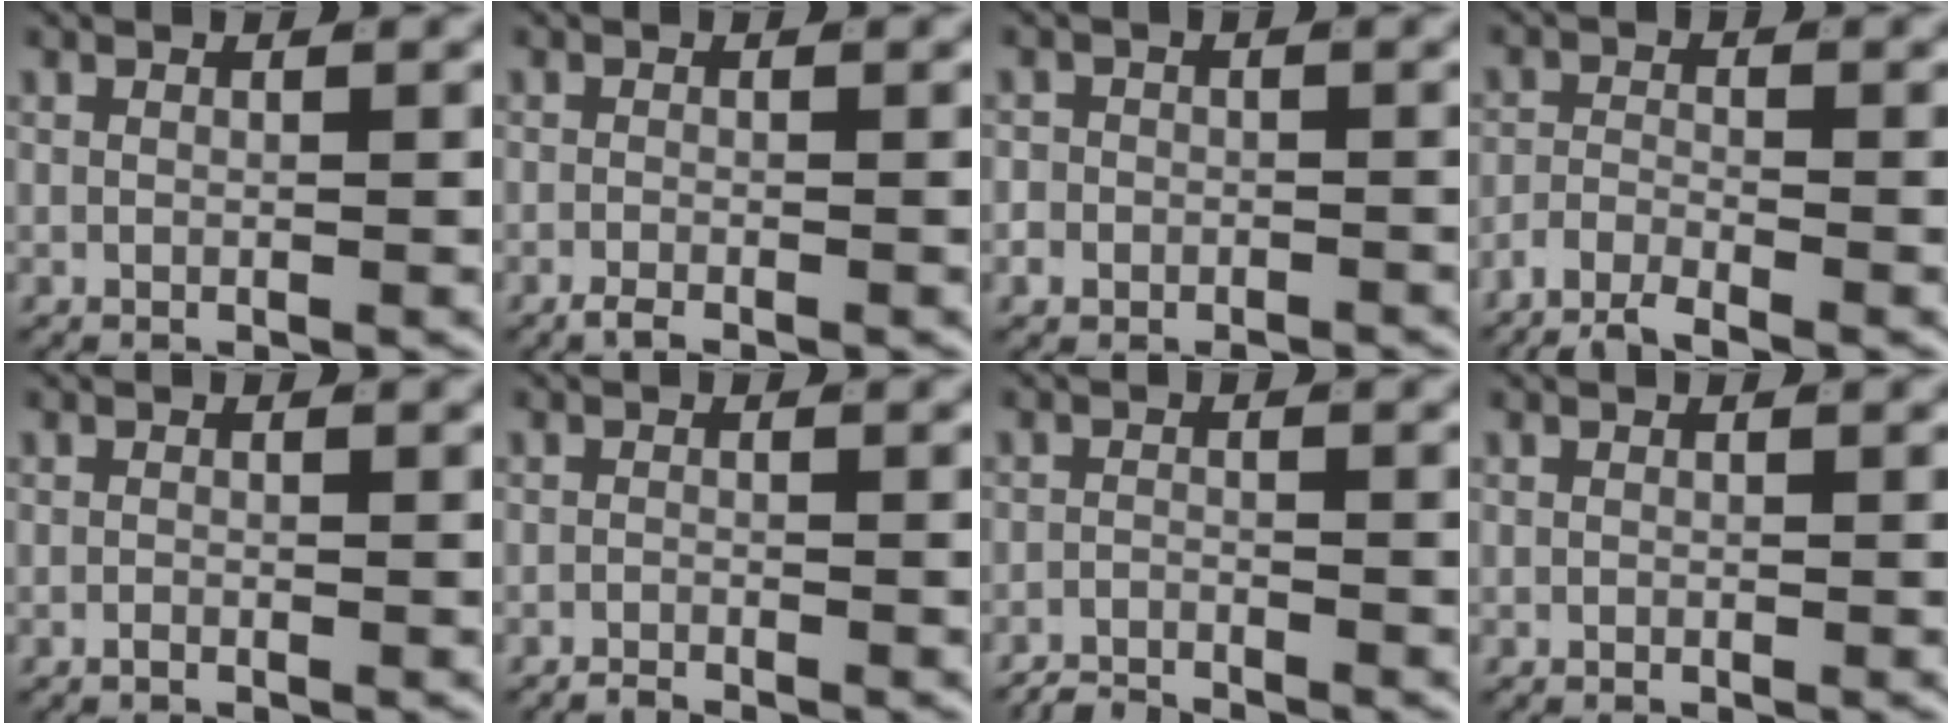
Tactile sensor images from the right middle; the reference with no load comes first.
{"total": 1.7, "force": [-1.5, 0.4, 0.6], "torque": [-0.012, -0.004, -0.027]}
{"total": 2.0, "force": [-1.4, 1.4, 0.3], "torque": [0.000, 0.000, -0.028]}
{"total": 4.0, "force": [-3.6, 0.9, 1.4], "torque": [-0.026, -0.007, -0.064]}
{"total": 0.5, "force": [-0.5, 0.0, 0.1], "torque": [-0.007, -0.003, -0.008]}
{"total": 1.5, "force": [-1.5, 0.1, 0.1], "torque": [0.000, -0.003, -0.026]}
{"total": 2.9, "force": [-2.9, 0.3, 0.0], "torque": [0.007, -0.005, -0.055]}
{"total": 0.0}